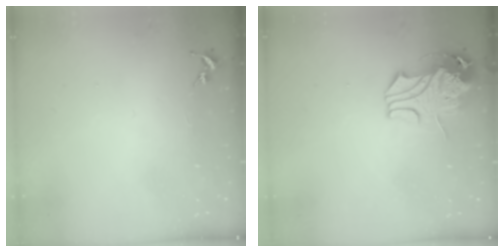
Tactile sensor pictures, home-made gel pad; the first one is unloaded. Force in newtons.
{"total": 11.7, "press": 11.5, "slide": 1.8}